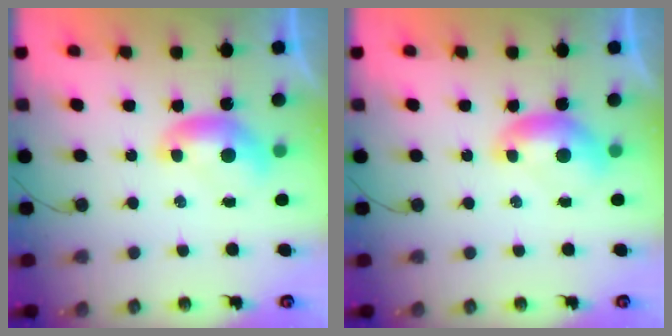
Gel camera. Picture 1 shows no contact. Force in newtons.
{"total": 0.0}